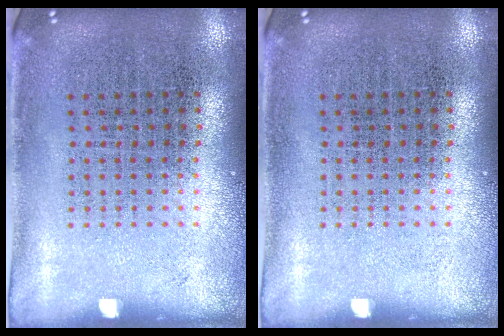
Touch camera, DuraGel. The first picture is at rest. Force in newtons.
{"total": 0.0}